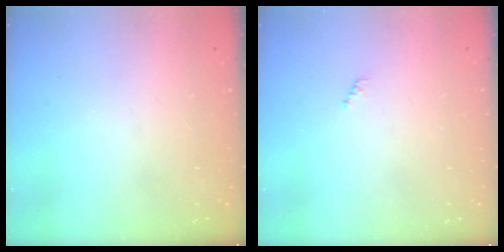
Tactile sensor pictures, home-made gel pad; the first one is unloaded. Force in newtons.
{"total": 0.7, "press": 0.7, "slide": 0.3}